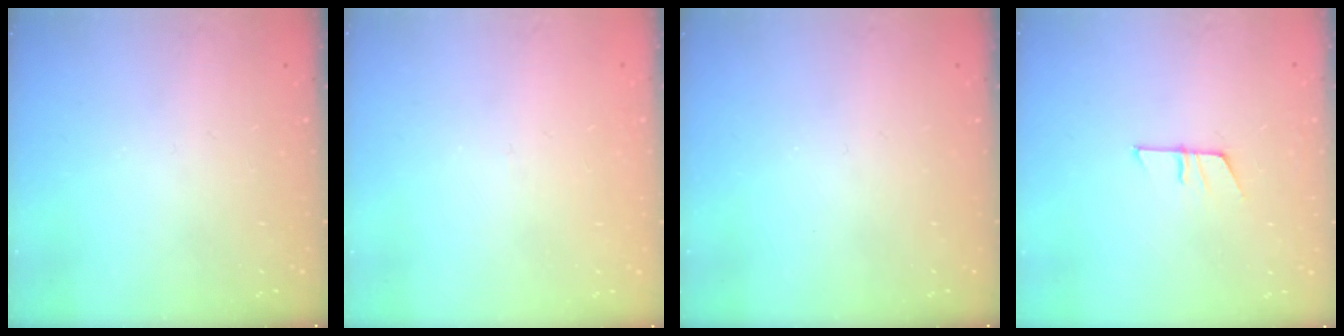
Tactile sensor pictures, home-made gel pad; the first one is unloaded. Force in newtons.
{"total": 2.7, "press": 2.7, "slide": 0.3}
{"total": 0.0}
{"total": 7.8, "press": 7.8, "slide": 0.4}